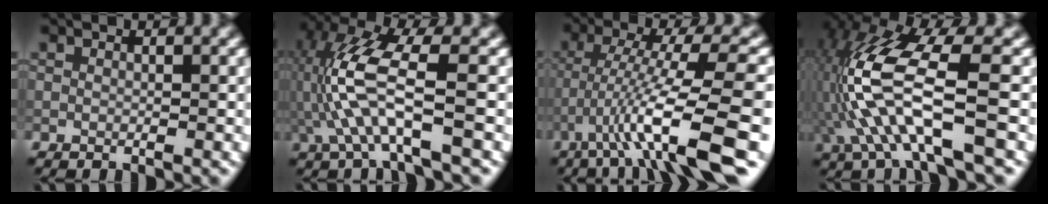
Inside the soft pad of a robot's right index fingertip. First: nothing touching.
{"total": 7.5, "force": [-1.2, 1.9, 7.2], "torque": [-0.176, 0.015, -0.021]}
{"total": 10.9, "force": [-4.9, 1.7, 9.6], "torque": [-0.156, 0.015, -0.078]}
{"total": 10.6, "force": [-2.0, 3.5, 9.8], "torque": [-0.215, 0.011, -0.039]}